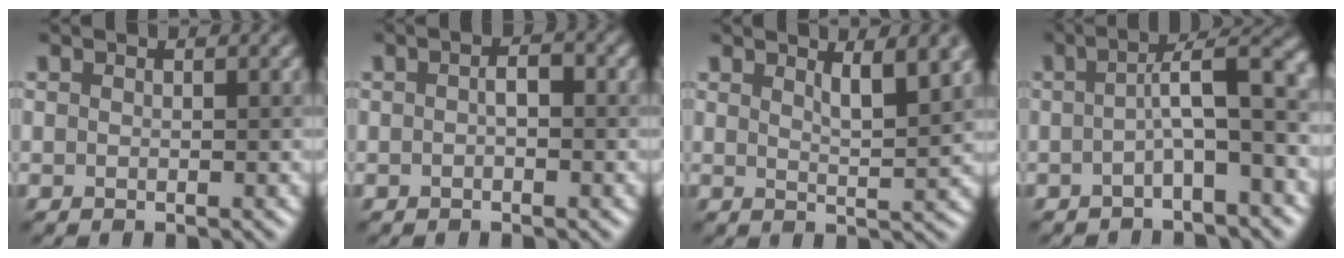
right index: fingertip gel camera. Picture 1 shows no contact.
{"total": 1.4, "force": [0.0, 0.6, 1.3], "torque": [-0.024, 0.005, -0.003]}
{"total": 4.8, "force": [2.7, 1.2, 3.8], "torque": [-0.040, 0.005, 0.036]}
{"total": 6.1, "force": [-0.4, 1.5, 5.9], "torque": [-0.077, 0.018, -0.015]}